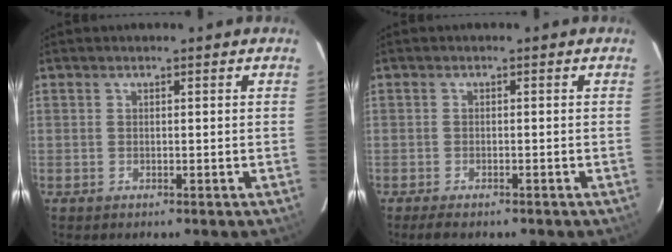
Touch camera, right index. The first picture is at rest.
{"total": 3.9, "force": [-3.2, 1.0, 1.9], "torque": [-0.042, -0.014, -0.052]}